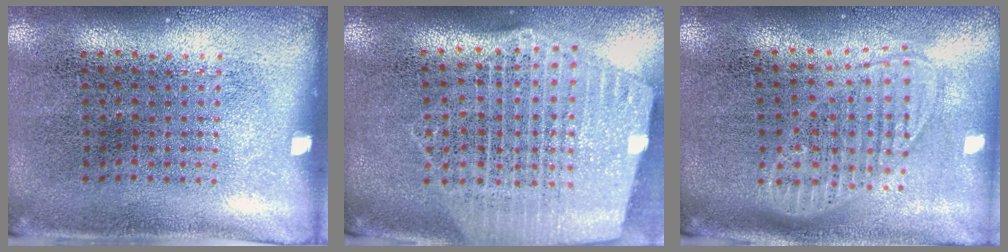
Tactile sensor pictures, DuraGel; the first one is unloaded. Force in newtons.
{"total": 2.6, "press": 2.2, "slide": 1.4}
{"total": 1.8, "press": 1.4, "slide": 1.0}